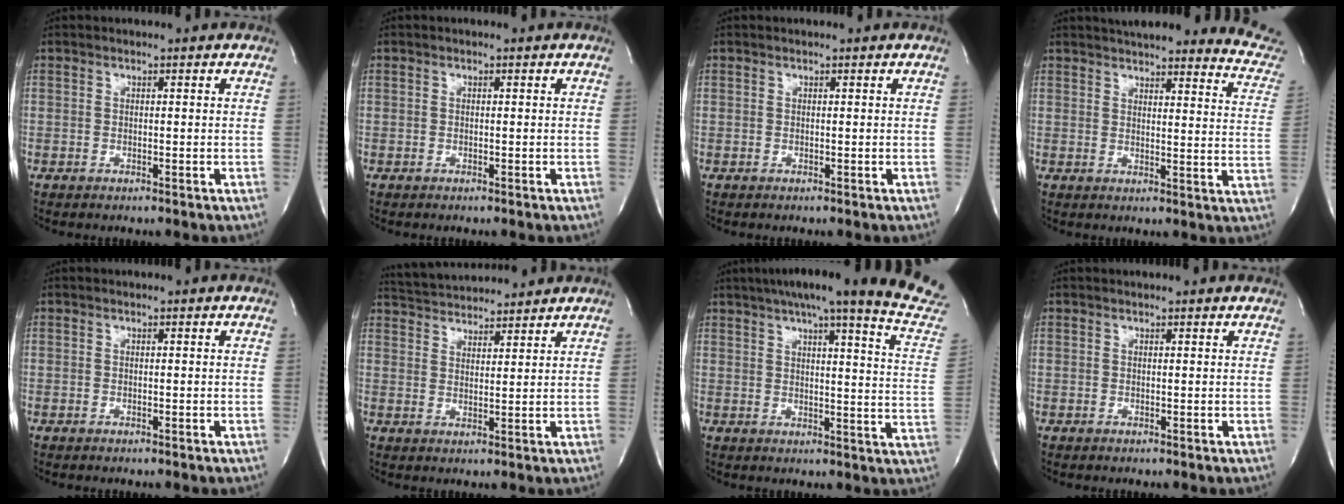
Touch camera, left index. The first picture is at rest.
{"total": 0.0}
{"total": 0.7, "force": [0.7, 0.0, 0.1], "torque": [-0.005, 0.004, 0.006]}
{"total": 20.7, "force": [19.8, 2.5, 5.4], "torque": [-0.056, -0.080, 0.210]}
{"total": 0.0}
{"total": 9.7, "force": [9.4, 1.0, 2.1], "torque": [-0.046, 0.022, 0.150]}
{"total": 26.0, "force": [22.8, 0.3, 12.6], "torque": [-0.172, -0.071, 0.261]}
{"total": 3.3, "force": [3.2, 0.4, 0.7], "torque": [-0.014, 0.017, 0.030]}